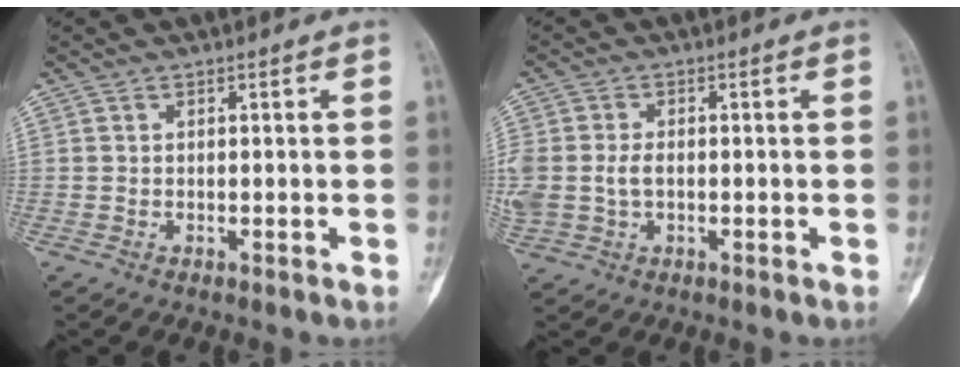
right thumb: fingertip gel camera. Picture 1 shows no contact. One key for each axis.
{"total": 8.2, "fx": -0.4, "fy": 5.9, "fz": 5.8, "tx": -0.155, "ty": 0.010, "tz": -0.001}